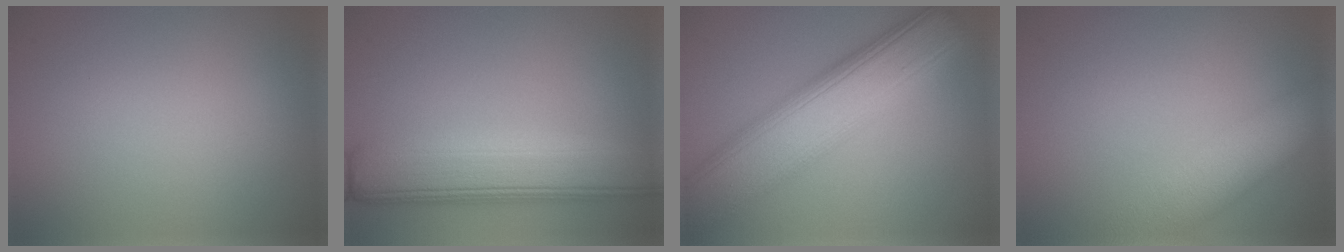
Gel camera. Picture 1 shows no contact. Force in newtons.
{"total": 8.6, "press": 8.6, "slide": 0.6}
{"total": 10.0, "press": 10.0, "slide": 0.2}
{"total": 7.1, "press": 7.0, "slide": 0.7}